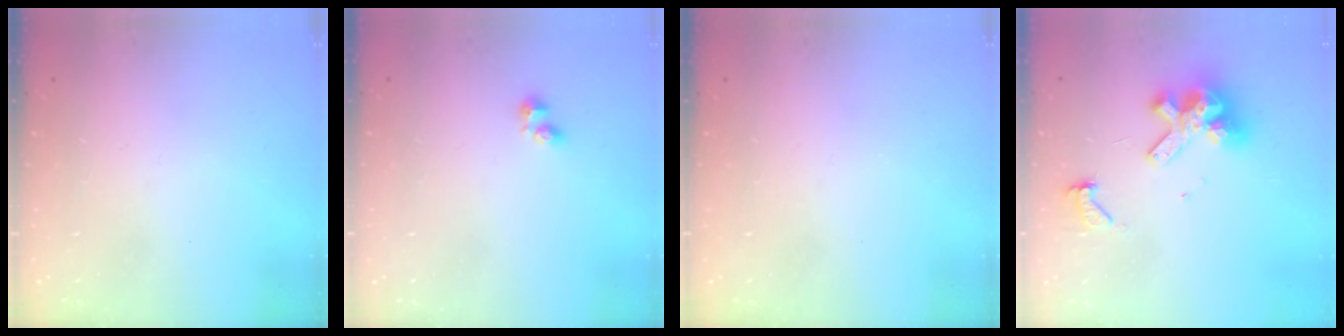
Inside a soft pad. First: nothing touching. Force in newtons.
{"total": 1.9, "press": 1.8, "slide": 0.5}
{"total": 0.0}
{"total": 11.4, "press": 11.4, "slide": 1.4}